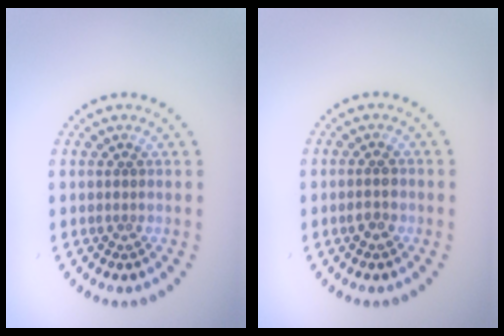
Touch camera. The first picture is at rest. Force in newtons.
{"total": 1.3, "press": 1.3, "slide": 0.1}